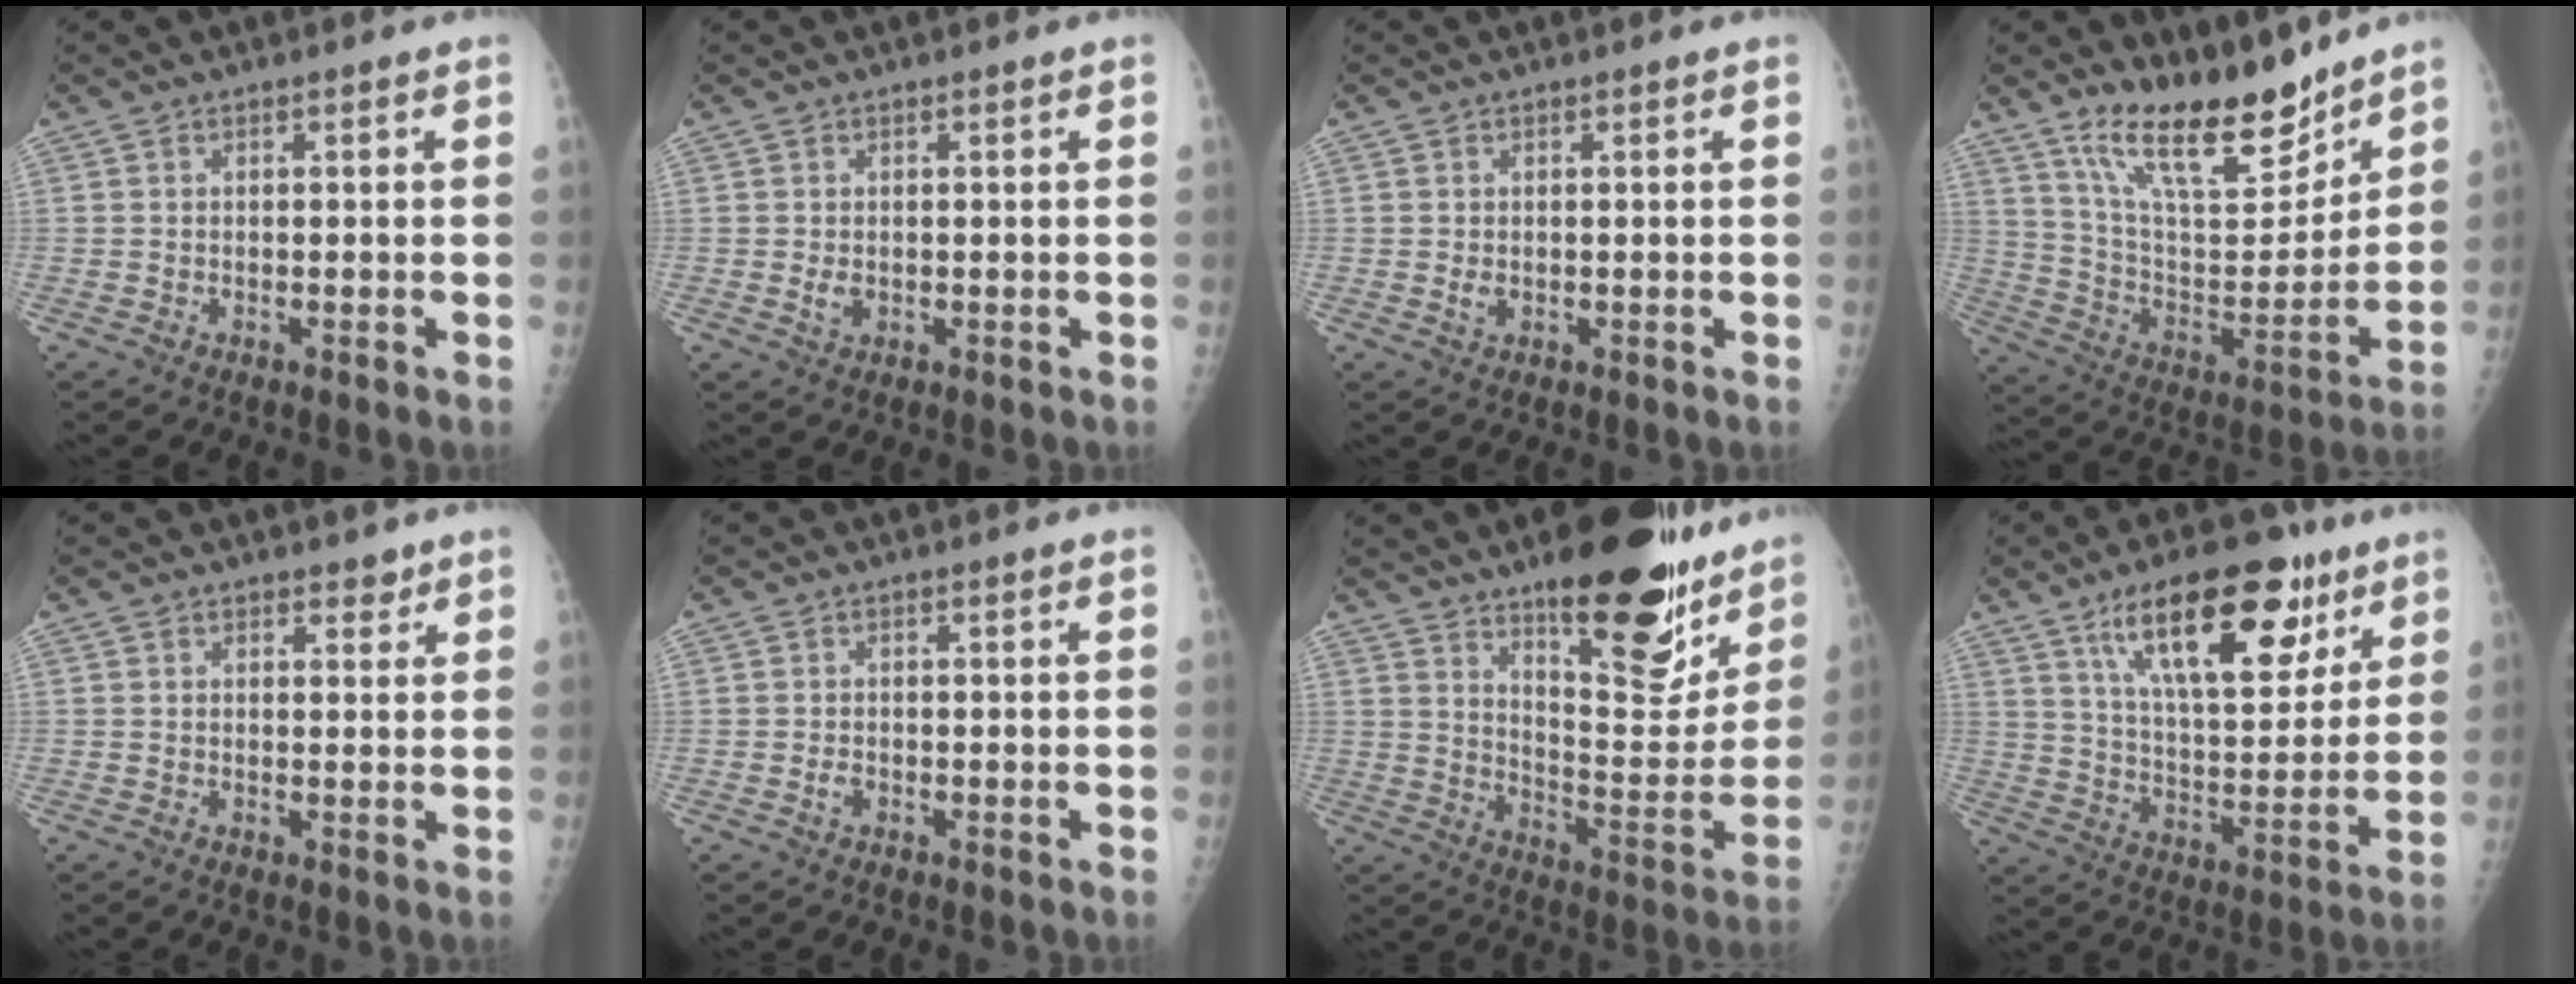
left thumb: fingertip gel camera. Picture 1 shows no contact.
{"total": 1.7, "force": [0.2, 1.2, 1.2], "torque": [-0.017, -0.003, 0.008]}
{"total": 1.4, "force": [0.3, 0.9, 1.0], "torque": [-0.014, -0.004, 0.010]}
{"total": 20.1, "force": [15.4, 6.8, 10.9], "torque": [-0.143, -0.094, 0.270]}
{"total": 2.0, "force": [1.6, 1.1, 0.7], "torque": [0.007, -0.009, 0.018]}
{"total": 1.1, "force": [-0.3, 0.8, 0.7], "torque": [-0.011, 0.000, -0.005]}
{"total": 24.0, "force": [16.2, 8.0, 15.7], "torque": [-0.167, -0.102, 0.241]}
{"total": 21.9, "force": [12.4, 8.9, 15.7], "torque": [-0.207, -0.044, 0.207]}